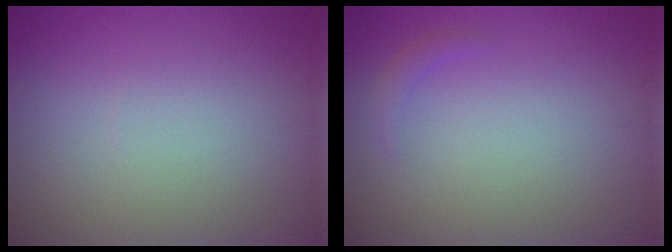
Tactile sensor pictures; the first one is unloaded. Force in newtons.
{"total": 0.9, "press": 0.9, "slide": 0.0}